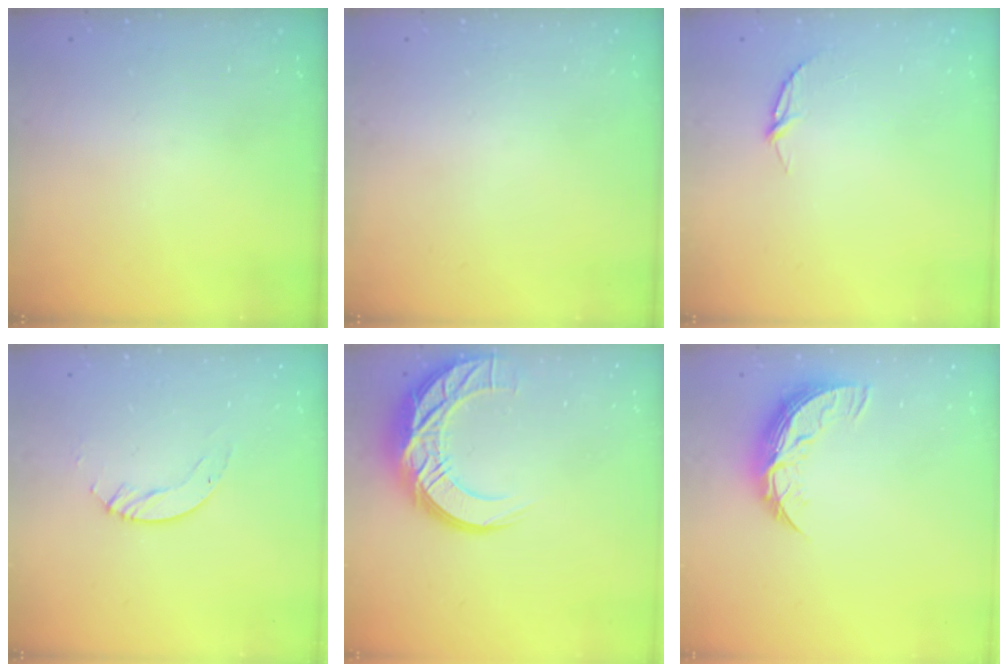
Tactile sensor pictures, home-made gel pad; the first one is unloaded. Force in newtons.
{"total": 0.0}
{"total": 4.2, "press": 4.2, "slide": 0.5}
{"total": 3.0, "press": 3.0, "slide": 0.2}
{"total": 15.9, "press": 15.9, "slide": 1.2}
{"total": 9.1, "press": 9.1, "slide": 0.4}